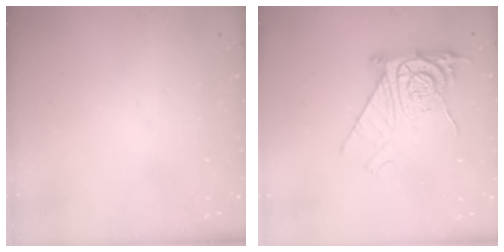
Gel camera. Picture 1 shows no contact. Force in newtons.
{"total": 12.3, "press": 12.3, "slide": 1.2}